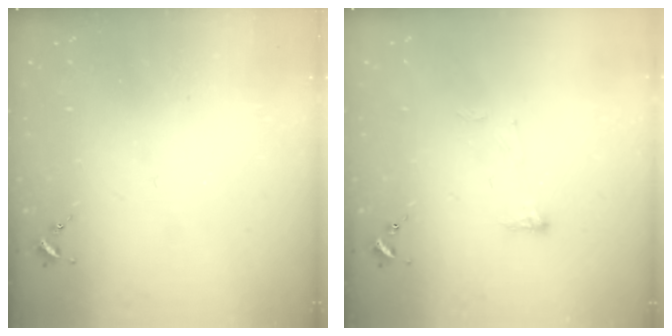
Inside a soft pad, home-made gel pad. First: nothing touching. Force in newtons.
{"total": 3.2, "press": 3.2, "slide": 0.6}